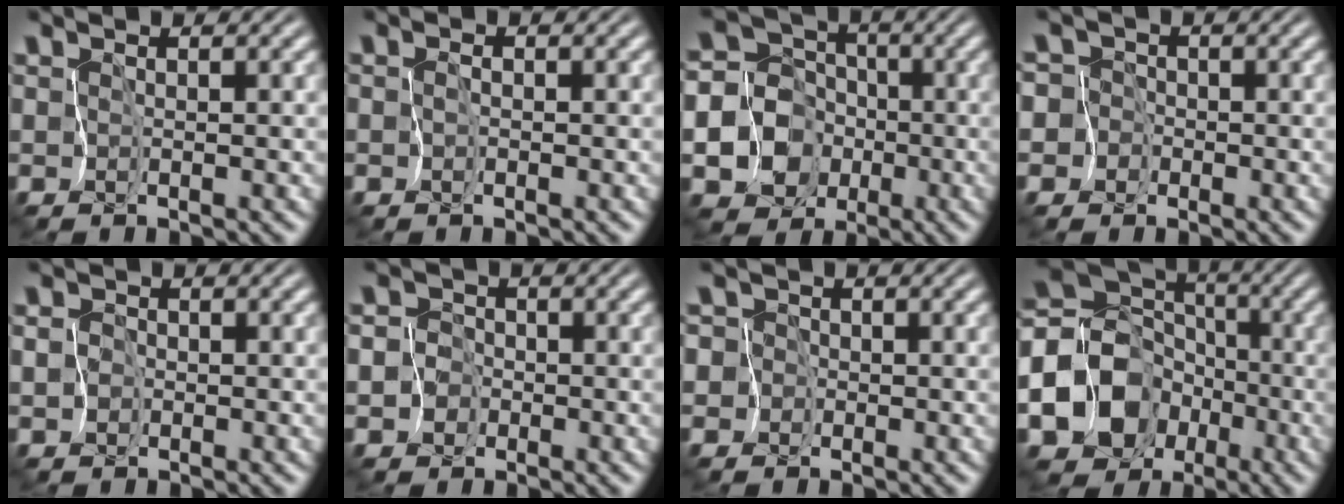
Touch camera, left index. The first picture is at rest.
{"total": 0.7, "force": [-0.5, 0.5, 0.2], "torque": [0.008, 0.004, -0.009]}
{"total": 13.6, "force": [-4.5, 12.1, 4.2], "torque": [-0.117, -0.013, -0.098]}
{"total": 6.5, "force": [-2.9, 5.7, 1.1], "torque": [-0.024, 0.011, -0.087]}
{"total": 1.9, "force": [-0.7, 1.8, 0.3], "torque": [0.009, 0.007, -0.026]}
{"total": 5.3, "force": [-2.3, 4.7, 0.8], "torque": [-0.010, 0.000, -0.064]}
{"total": 5.3, "force": [-1.5, 5.0, 1.0], "torque": [-0.023, 0.017, -0.066]}
{"total": 15.8, "force": [-5.9, 13.0, 6.9], "torque": [-0.152, -0.015, -0.116]}